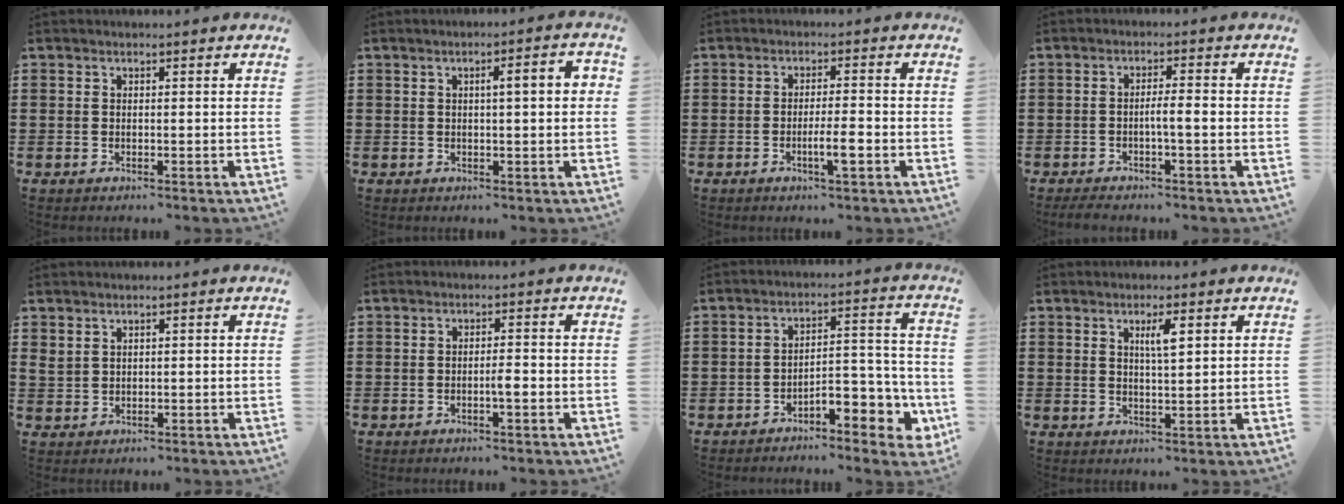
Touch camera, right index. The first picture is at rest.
{"total": 3.6, "force": [0.4, 0.4, 3.5], "torque": [-0.055, -0.001, 0.002]}
{"total": 4.1, "force": [-1.5, 0.2, 3.8], "torque": [-0.064, -0.005, -0.026]}
{"total": 3.1, "force": [-1.6, 0.1, 2.7], "torque": [-0.053, -0.007, -0.031]}
{"total": 1.5, "force": [1.1, 0.8, 0.5], "torque": [-0.014, 0.001, 0.023]}
{"total": 2.0, "force": [-0.7, 0.3, 1.8], "torque": [-0.033, 0.002, -0.013]}
{"total": 5.8, "force": [-4.1, 2.1, 3.6], "torque": [-0.051, 0.003, -0.079]}
{"total": 3.2, "force": [1.3, 0.6, 2.9], "torque": [-0.052, 0.001, 0.017]}